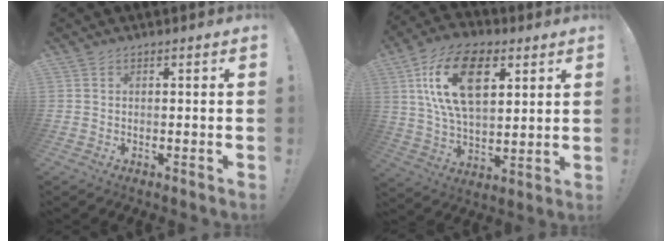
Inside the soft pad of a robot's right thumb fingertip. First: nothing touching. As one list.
[{"total": 20.2, "force": [8.0, 11.7, 14.4], "torque": [-0.256, -0.021, 0.137]}]